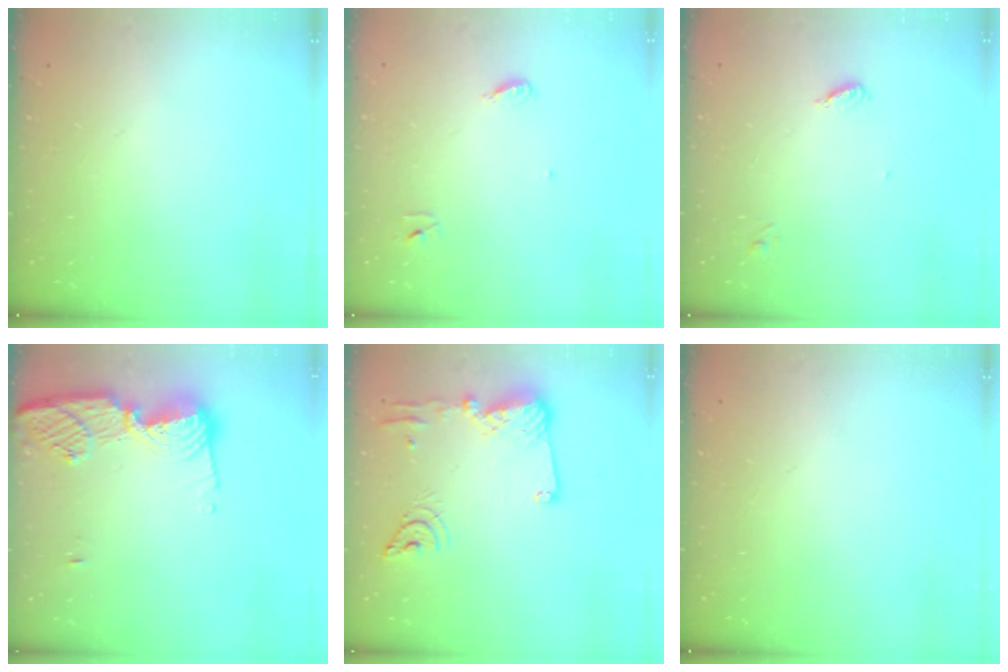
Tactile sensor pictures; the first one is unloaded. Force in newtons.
{"total": 3.4, "press": 3.4, "slide": 0.3}
{"total": 4.0, "press": 4.0, "slide": 0.4}
{"total": 12.0, "press": 12.0, "slide": 1.1}
{"total": 15.6, "press": 15.5, "slide": 1.8}
{"total": 0.0}